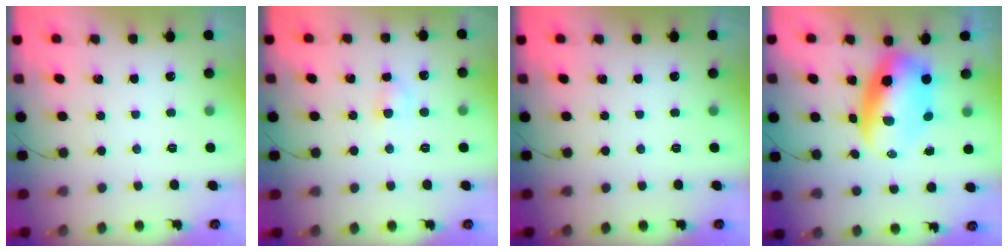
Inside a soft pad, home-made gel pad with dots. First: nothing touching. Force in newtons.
{"total": 3.5, "press": 3.3, "slide": 1.2}
{"total": 0.0}
{"total": 10.0, "press": 9.7, "slide": 2.5}